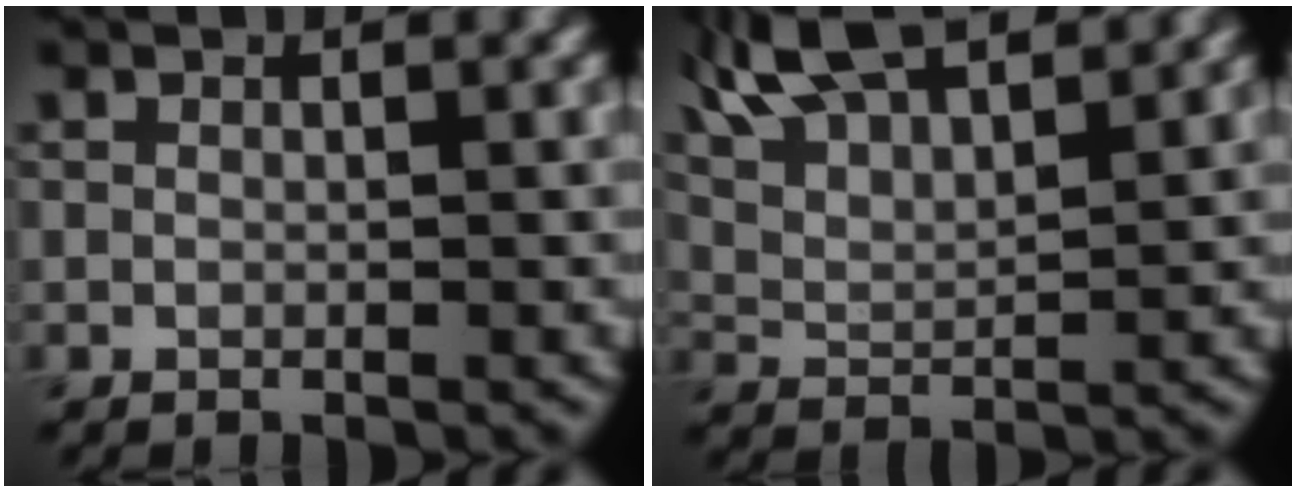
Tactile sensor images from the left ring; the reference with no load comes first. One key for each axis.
{"total": 10.7, "fx": 8.0, "fy": 3.7, "fz": 6.1, "tx": -0.127, "ty": 0.036, "tz": 0.108}